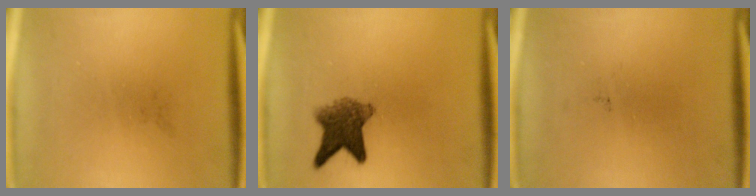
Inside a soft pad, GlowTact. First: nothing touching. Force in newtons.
{"total": 6.4}
{"total": 0.0}